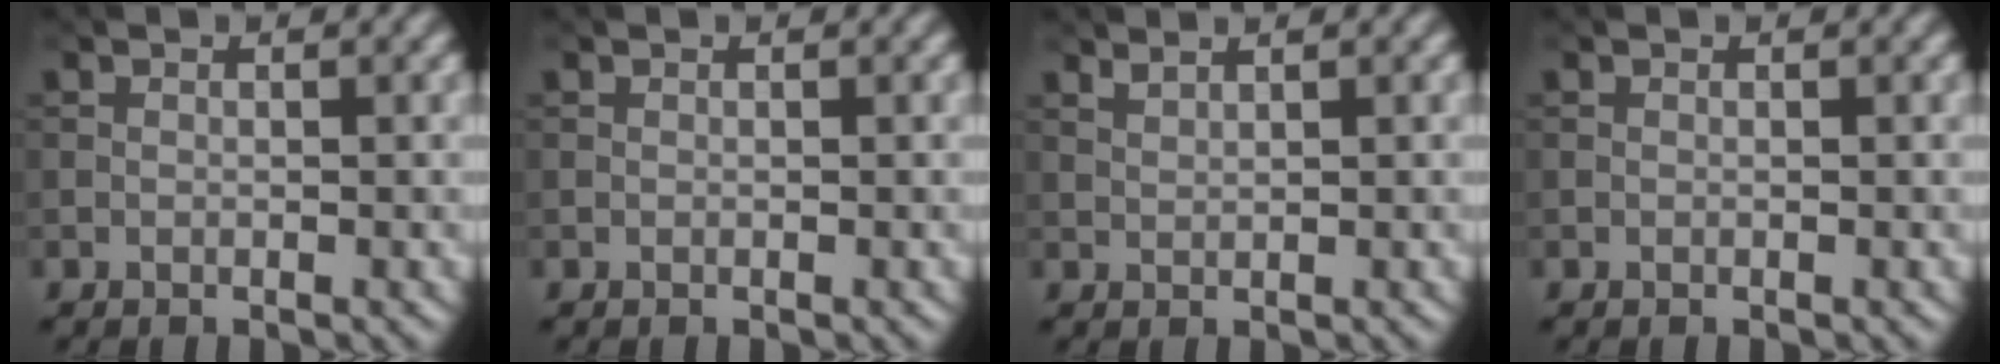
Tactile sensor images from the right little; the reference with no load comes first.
{"total": 0.0}
{"total": 1.1, "force": [1.0, 0.2, 0.4], "torque": [-0.008, -0.001, 0.020]}
{"total": 0.0}